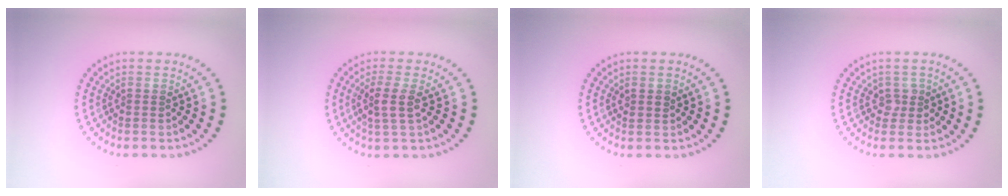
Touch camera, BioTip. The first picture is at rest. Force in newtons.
{"total": 2.3, "press": 2.0, "slide": 1.2}
{"total": 1.1, "press": 1.0, "slide": 0.4}
{"total": 1.3, "press": 1.1, "slide": 0.7}